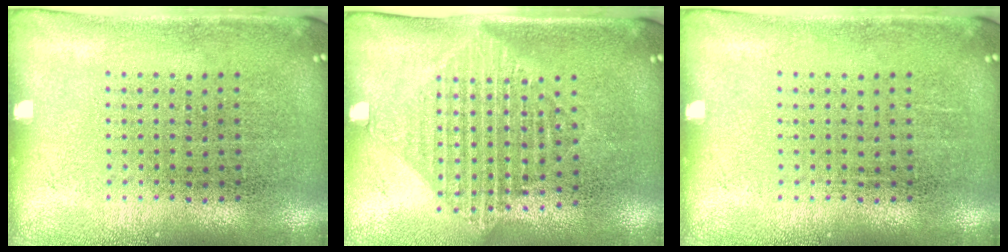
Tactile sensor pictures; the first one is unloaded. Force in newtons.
{"total": 1.5, "press": 1.2, "slide": 0.9}
{"total": 0.0}